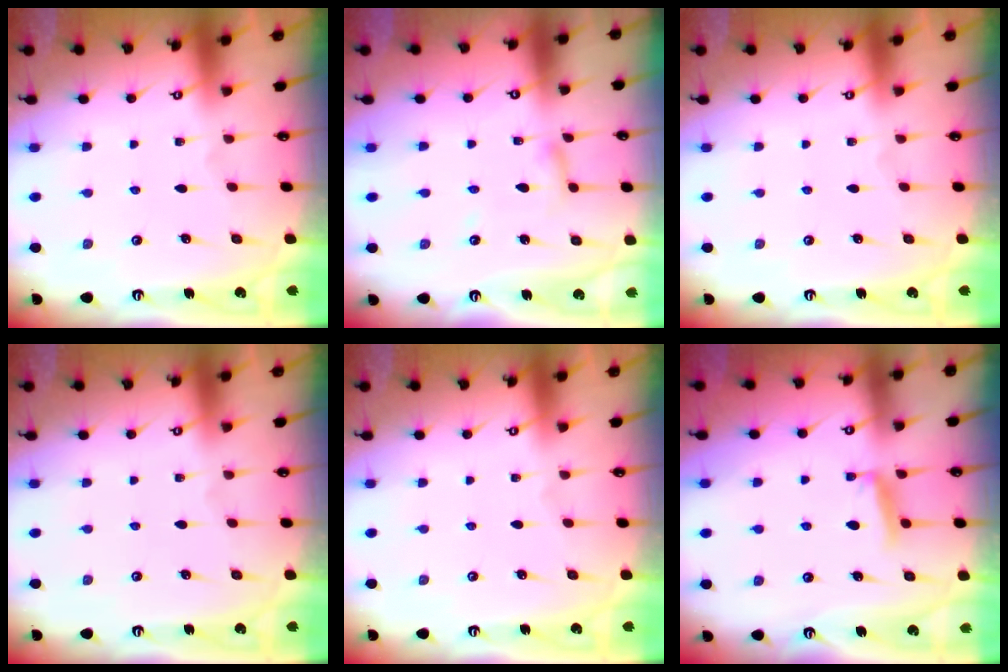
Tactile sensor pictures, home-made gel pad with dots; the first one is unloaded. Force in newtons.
{"total": 3.5, "press": 3.5, "slide": 0.3}
{"total": 0.0}
{"total": 0.0}
{"total": 0.0}
{"total": 7.4, "press": 7.4, "slide": 0.9}